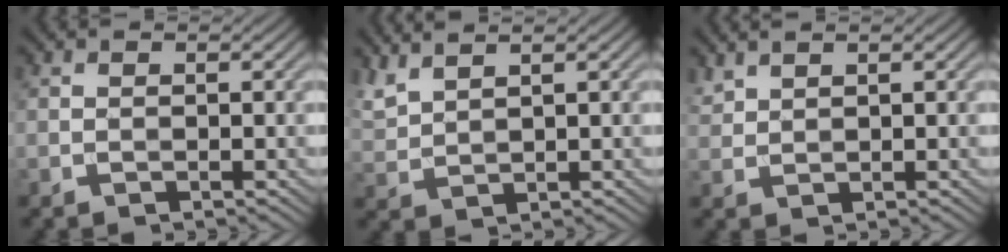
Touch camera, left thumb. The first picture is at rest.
{"total": 3.6, "force": [3.1, 0.7, 1.8], "torque": [-0.054, 0.012, 0.071]}
{"total": 1.8, "force": [1.6, 0.4, 0.6], "torque": [-0.020, 0.005, 0.041]}